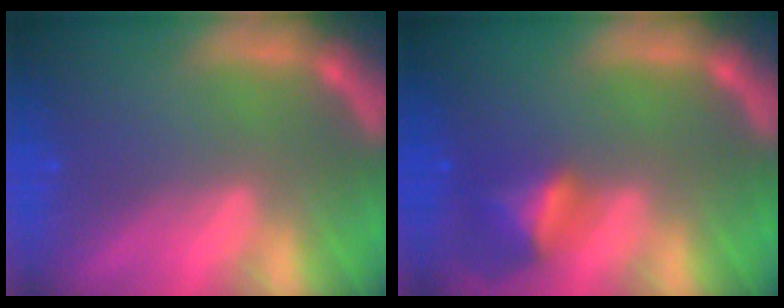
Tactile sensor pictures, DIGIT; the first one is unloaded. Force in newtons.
{"total": 3.5}